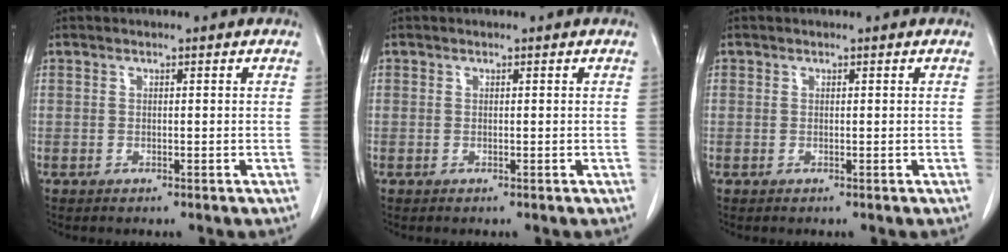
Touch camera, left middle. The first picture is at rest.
{"total": 0.0}
{"total": 0.0}